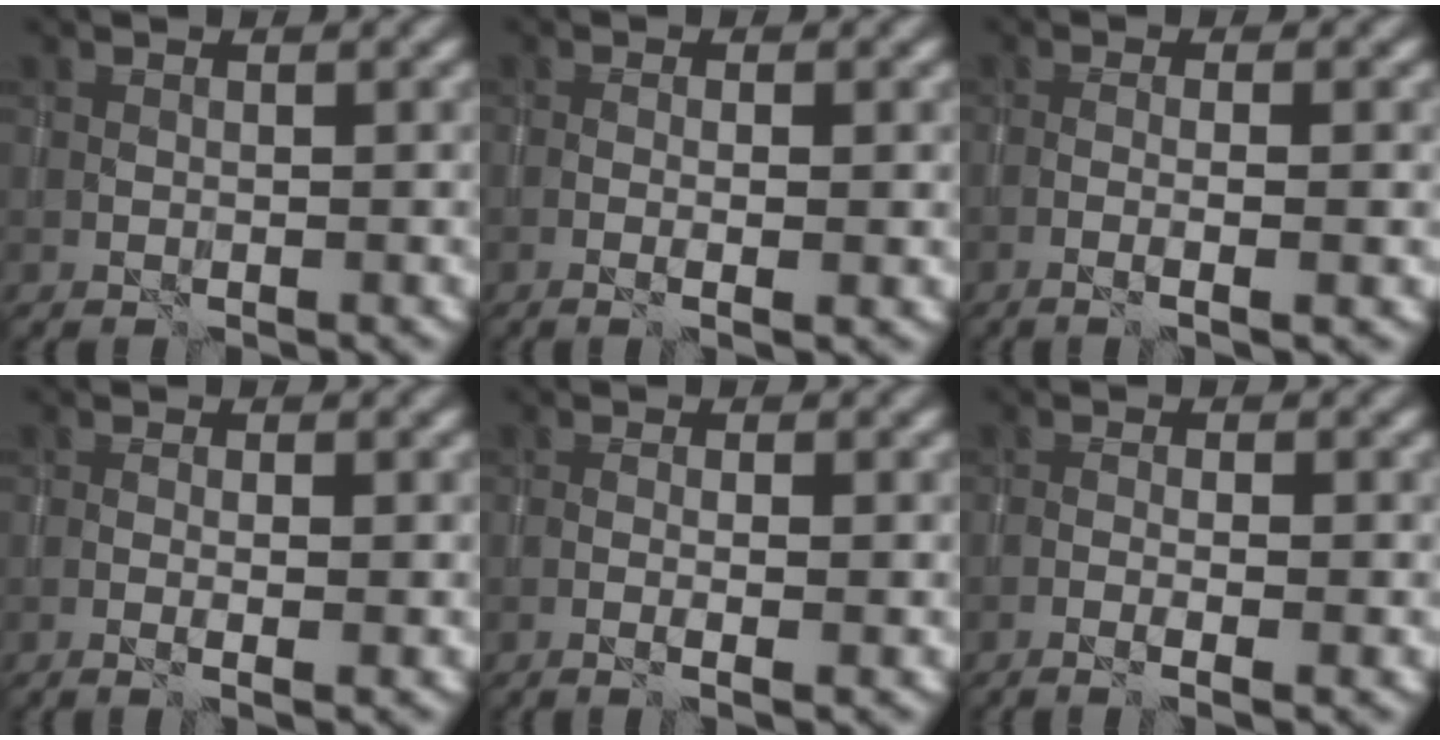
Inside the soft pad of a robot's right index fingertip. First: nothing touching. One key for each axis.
{"total": 2.2, "fx": -0.5, "fy": 0.2, "fz": 2.1, "tx": -0.039, "ty": 0.000, "tz": -0.013}
{"total": 3.1, "fx": -1.1, "fy": 0.4, "fz": 2.9, "tx": -0.046, "ty": 0.003, "tz": -0.027}
{"total": 1.8, "fx": -0.4, "fy": 0.1, "fz": 1.8, "tx": -0.035, "ty": -0.001, "tz": -0.010}
{"total": 2.1, "fx": -0.6, "fy": 0.1, "fz": 2.0, "tx": -0.039, "ty": 0.001, "tz": -0.015}
{"total": 2.4, "fx": -1.0, "fy": 0.2, "fz": 2.2, "tx": -0.043, "ty": 0.001, "tz": -0.023}